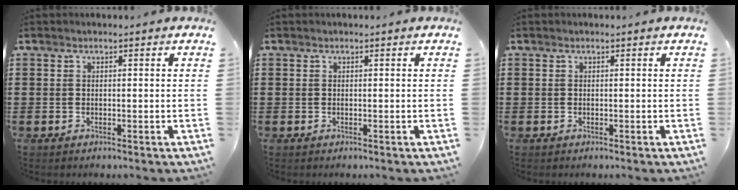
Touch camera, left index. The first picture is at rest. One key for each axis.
{"total": 0.0}
{"total": 0.0}